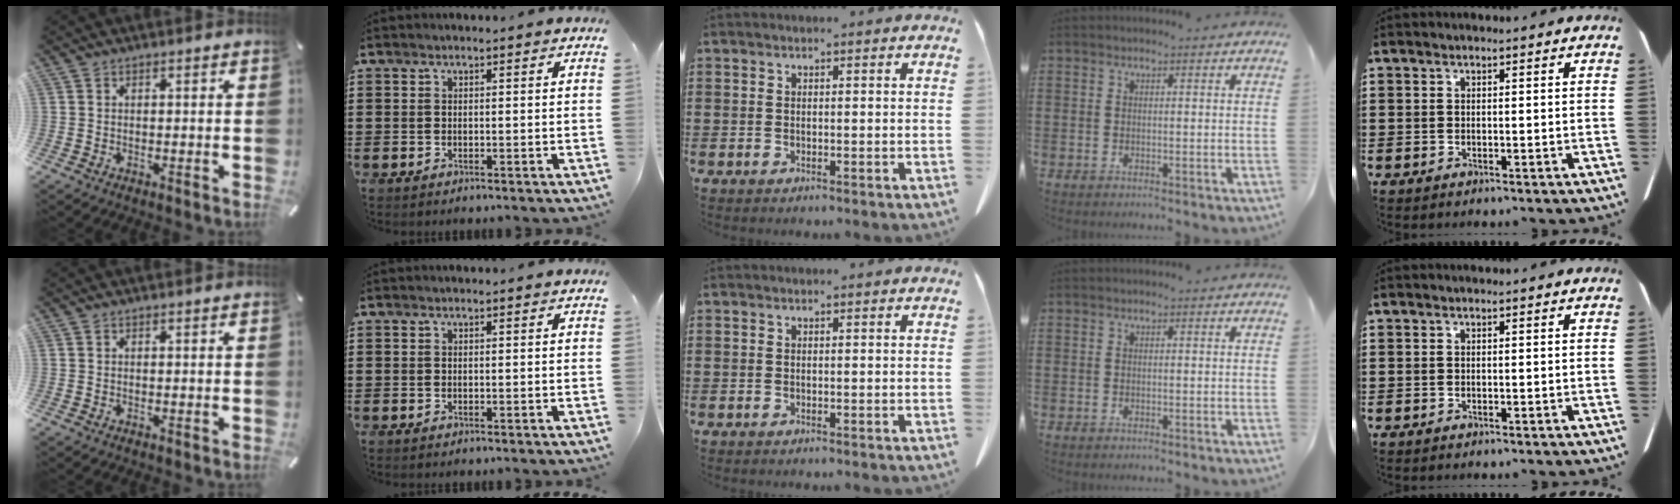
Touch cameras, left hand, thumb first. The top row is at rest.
{}